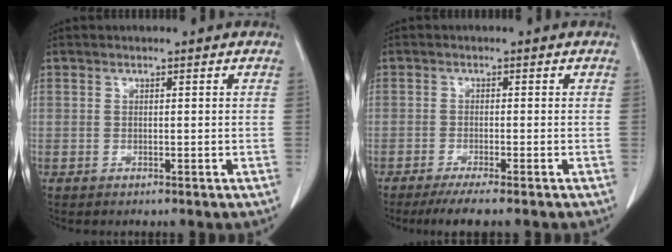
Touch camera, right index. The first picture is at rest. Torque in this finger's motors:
{"motor_torque": [0.36, -0.26, 0.14, 0.06]}